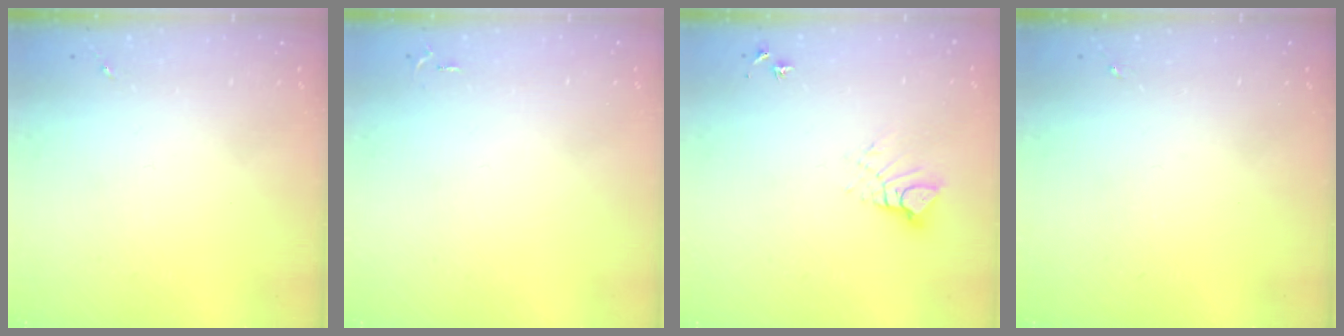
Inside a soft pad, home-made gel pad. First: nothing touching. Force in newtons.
{"total": 2.6, "press": 2.6, "slide": 0.4}
{"total": 6.6, "press": 6.6, "slide": 0.4}
{"total": 0.0}